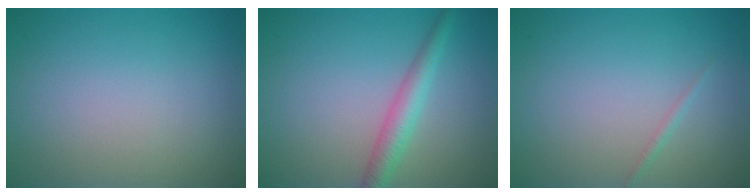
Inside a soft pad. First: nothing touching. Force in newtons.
{"total": 2.8, "press": 2.8, "slide": 0.0}
{"total": 0.6, "press": 0.6, "slide": 0.0}